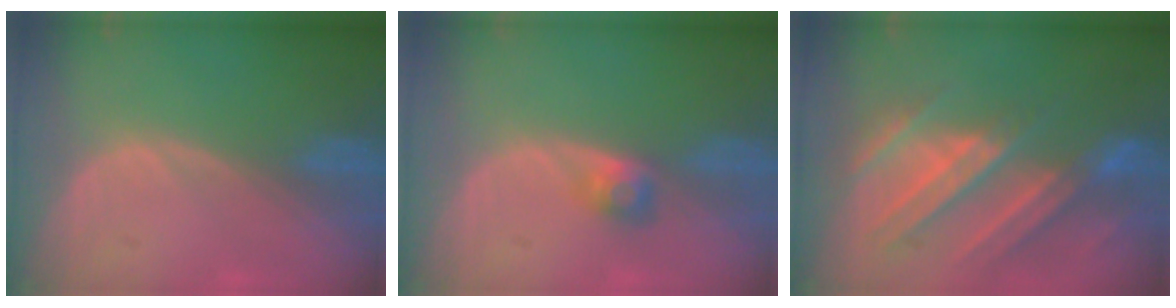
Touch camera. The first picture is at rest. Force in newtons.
{"total": 2.5, "press": 2.4, "slide": 0.8}
{"total": 10.5, "press": 9.6, "slide": 4.2}